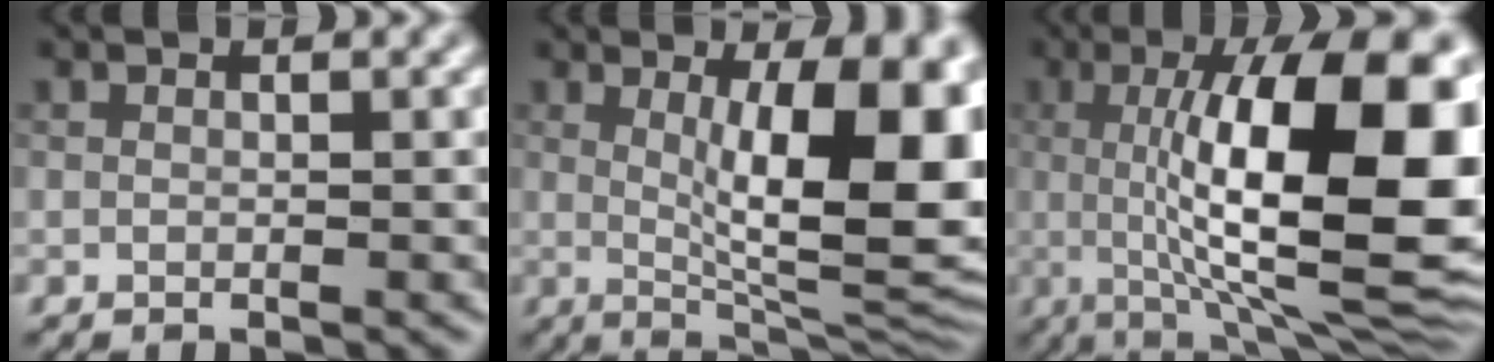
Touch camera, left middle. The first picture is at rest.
{"total": 13.1, "force": [1.6, 3.9, 12.4], "torque": [-0.151, -0.008, 0.028]}
{"total": 15.8, "force": [1.0, 4.4, 15.1], "torque": [-0.198, 0.007, 0.009]}